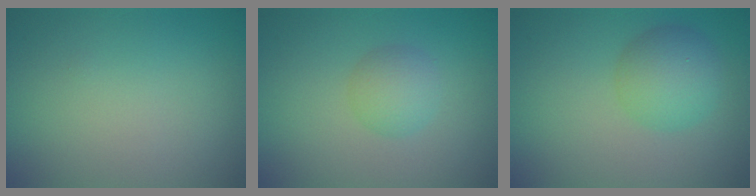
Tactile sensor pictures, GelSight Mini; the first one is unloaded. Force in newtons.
{"total": 2.3, "press": 2.3, "slide": 0.1}
{"total": 3.9, "press": 3.9, "slide": 0.1}